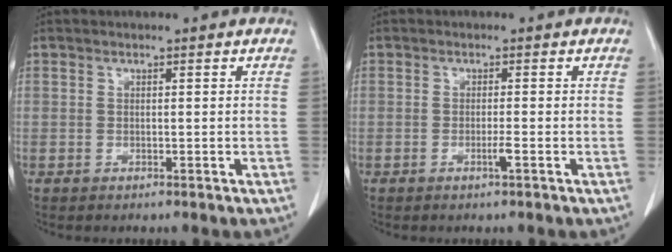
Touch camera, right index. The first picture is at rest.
{"total": 1.4, "force": [-0.6, -0.2, 1.2], "torque": [-0.027, -0.003, -0.011]}